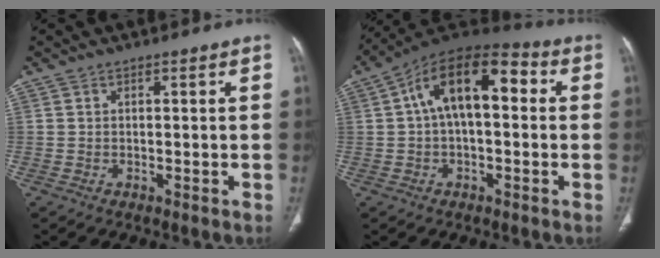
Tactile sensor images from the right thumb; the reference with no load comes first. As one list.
[{"total": 15.4, "force": [2.5, 7.8, 13.0], "torque": [-0.199, 0.043, 0.032]}]